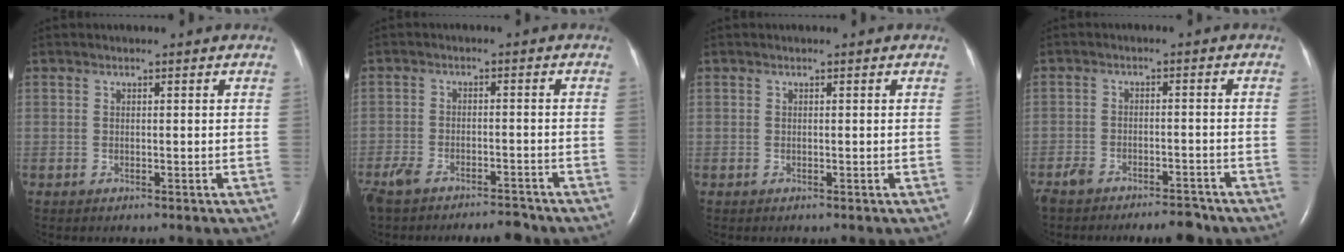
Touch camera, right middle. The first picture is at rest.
{"total": 8.1, "force": [-6.9, 2.3, 3.6], "torque": [-0.070, -0.003, -0.115]}
{"total": 0.0}
{"total": 6.6, "force": [-5.7, 1.8, 2.8], "torque": [-0.048, -0.002, -0.093]}